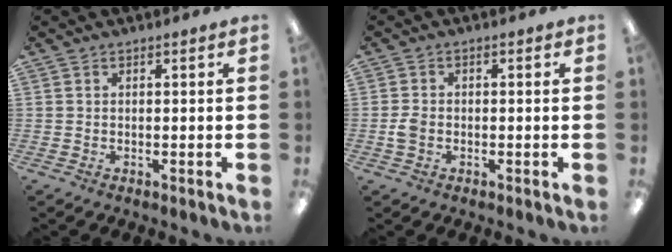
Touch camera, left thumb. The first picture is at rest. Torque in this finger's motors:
{"motor_torque": [-0.07, 0.08, -0.06, -0.11, 0.00]}